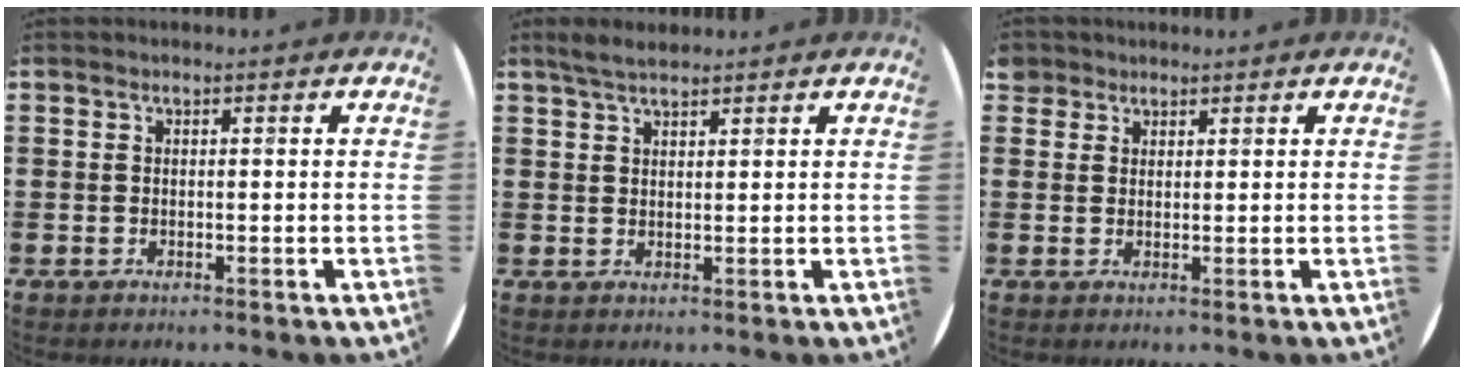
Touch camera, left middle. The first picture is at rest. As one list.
[{"total": 2.8, "force": [2.4, 0.7, 1.2], "torque": [-0.029, 0.005, 0.045]}, {"total": 2.1, "force": [1.7, 1.2, 0.0], "torque": [0.004, 0.002, 0.032]}]